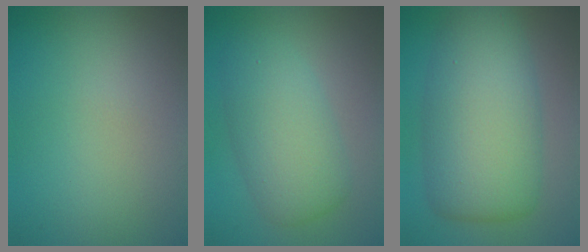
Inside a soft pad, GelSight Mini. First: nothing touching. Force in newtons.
{"total": 5.0, "press": 5.0, "slide": 0.3}
{"total": 9.2, "press": 9.2, "slide": 0.1}